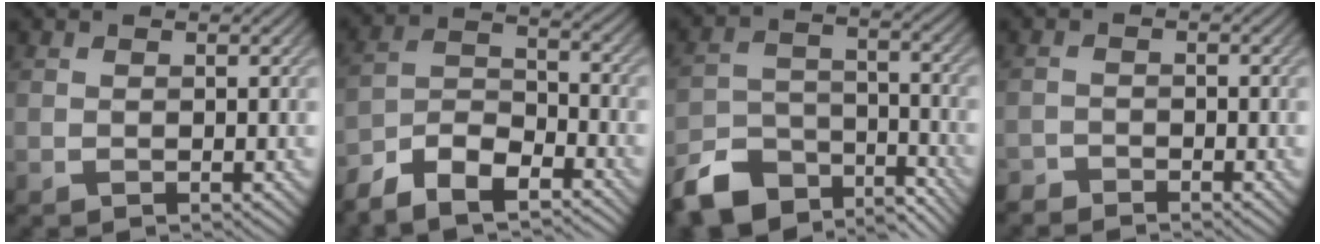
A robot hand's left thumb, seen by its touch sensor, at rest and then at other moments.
{"total": 9.2, "force": [-7.2, 3.4, 4.4], "torque": [-0.086, -0.005, -0.150]}
{"total": 11.2, "force": [-8.6, 5.4, 4.6], "torque": [-0.102, -0.021, -0.151]}
{"total": 1.9, "force": [-1.9, 0.4, 0.1], "torque": [-0.001, -0.003, -0.042]}